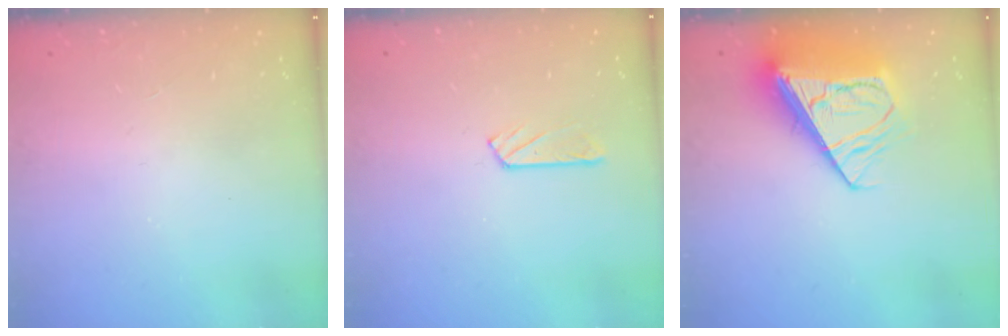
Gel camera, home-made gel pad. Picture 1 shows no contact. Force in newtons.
{"total": 3.8, "press": 3.8, "slide": 0.4}
{"total": 14.7, "press": 14.5, "slide": 2.1}